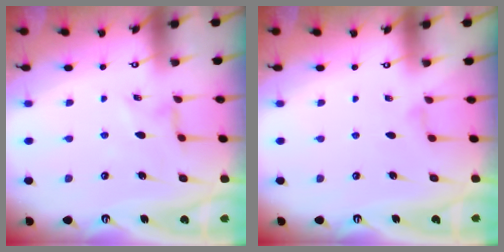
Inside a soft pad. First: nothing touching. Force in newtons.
{"total": 1.3, "press": 1.3, "slide": 0.2}